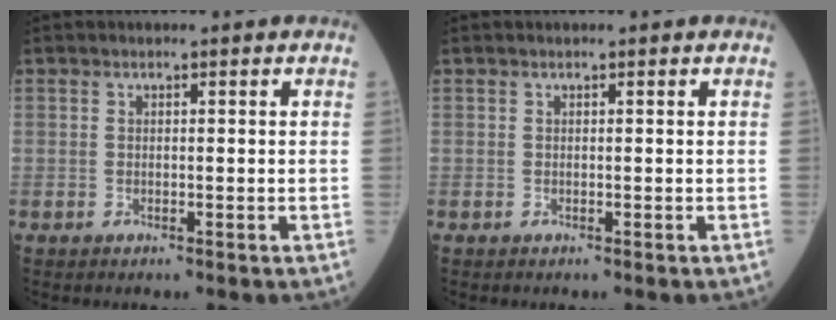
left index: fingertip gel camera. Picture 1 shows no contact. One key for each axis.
{"total": 0.0}